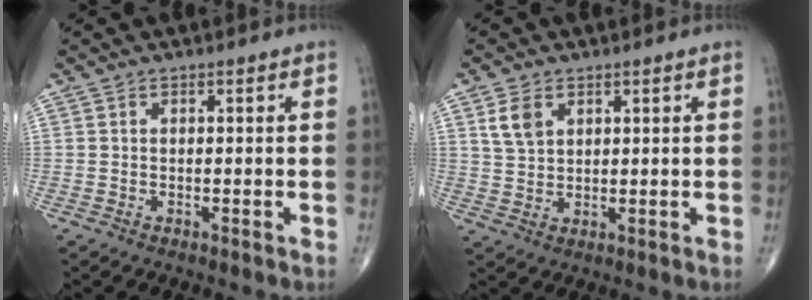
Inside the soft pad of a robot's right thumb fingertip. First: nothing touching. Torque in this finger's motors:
{"motor_torque": [-0.55, 0.54, 0.21, 0.00, 0.02]}